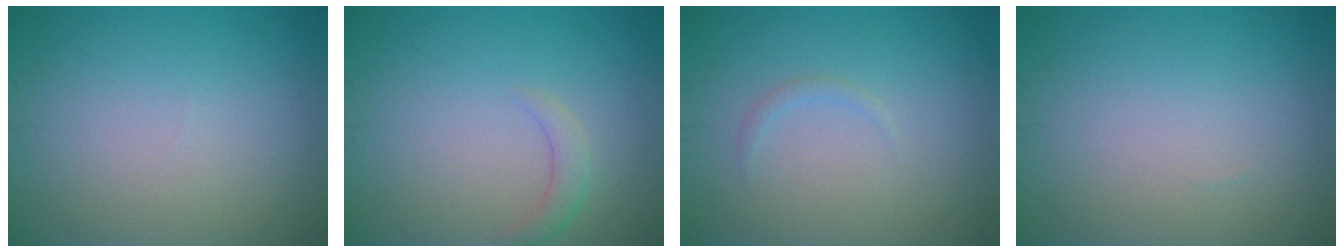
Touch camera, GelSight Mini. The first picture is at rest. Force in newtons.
{"total": 1.5, "press": 1.5, "slide": 0.2}
{"total": 0.7, "press": 0.7, "slide": 0.1}
{"total": 0.0}